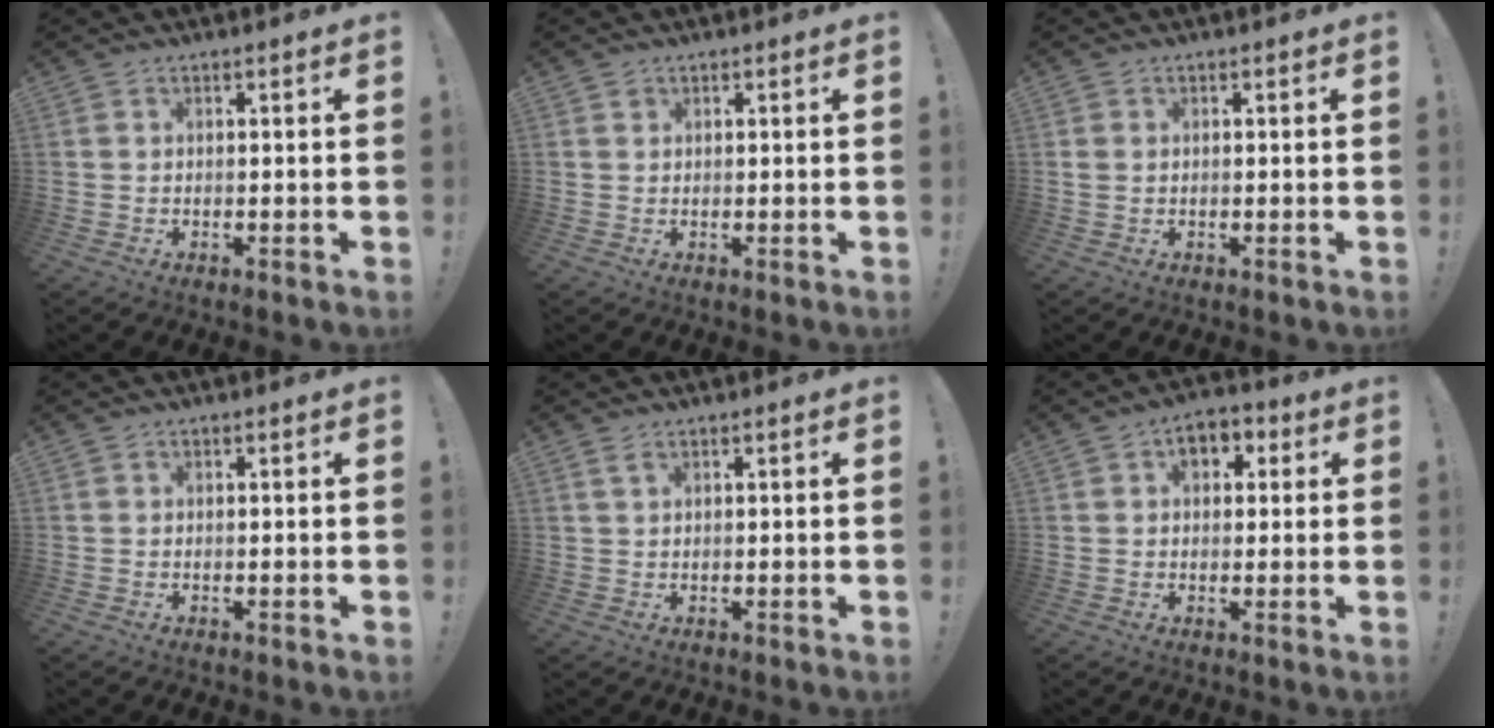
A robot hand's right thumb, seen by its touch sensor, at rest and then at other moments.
{"total": 1.1, "force": [0.7, 0.8, 0.2], "torque": [0.004, -0.002, 0.012]}
{"total": 1.0, "force": [0.5, 0.7, 0.5], "torque": [-0.015, 0.006, 0.010]}
{"total": 0.0}
{"total": 2.1, "force": [1.3, 0.9, 1.4], "torque": [-0.022, -0.003, 0.022]}
{"total": 5.3, "force": [1.3, 4.0, 3.2], "torque": [-0.043, 0.006, 0.022]}